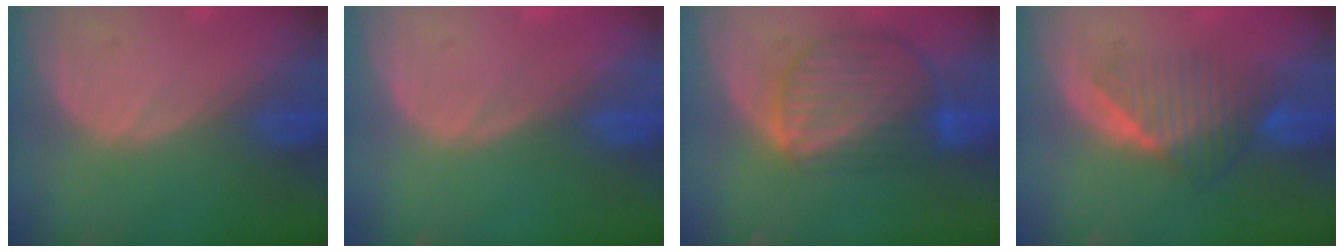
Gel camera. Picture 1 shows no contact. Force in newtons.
{"total": 0.0}
{"total": 9.4, "press": 8.0, "slide": 5.0}
{"total": 6.9, "press": 6.5, "slide": 2.5}